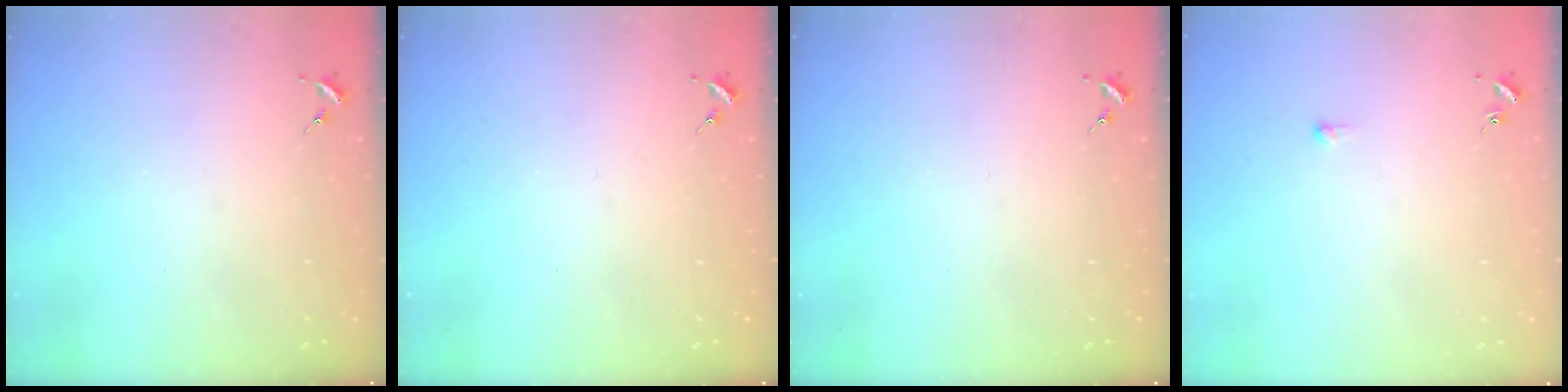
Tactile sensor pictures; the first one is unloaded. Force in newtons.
{"total": 0.0}
{"total": 0.0}
{"total": 2.9, "press": 2.8, "slide": 0.6}